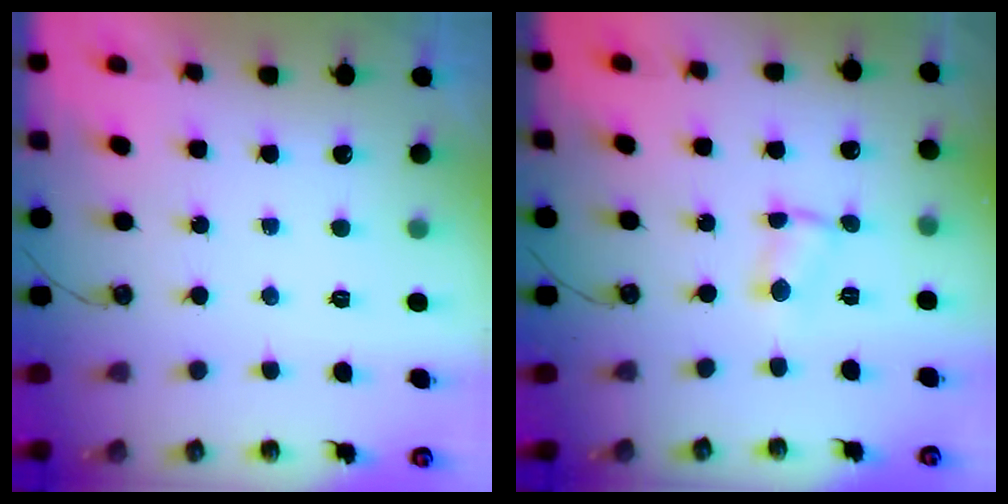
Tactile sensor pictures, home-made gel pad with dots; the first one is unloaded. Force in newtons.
{"total": 2.0, "press": 2.0, "slide": 0.3}